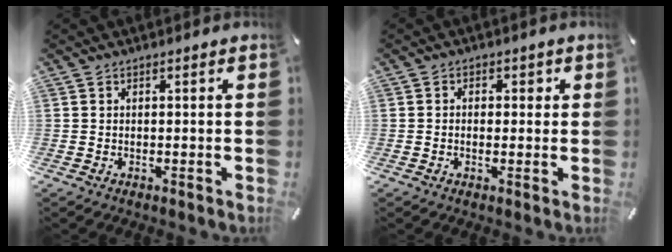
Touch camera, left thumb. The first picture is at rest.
{"total": 2.1, "force": [-0.4, 1.6, 1.2], "torque": [-0.016, 0.004, -0.013]}